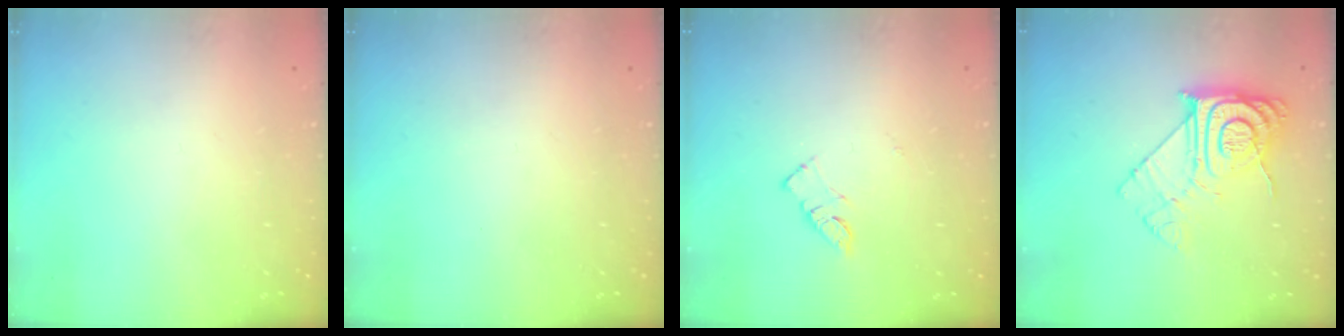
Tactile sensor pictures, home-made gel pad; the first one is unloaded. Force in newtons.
{"total": 0.0}
{"total": 5.5, "press": 5.4, "slide": 0.5}
{"total": 15.1, "press": 15.0, "slide": 1.6}